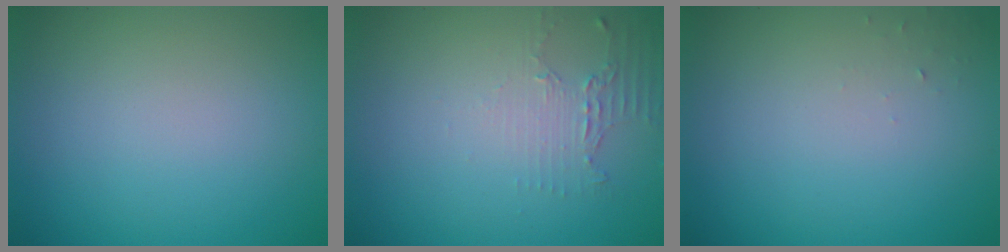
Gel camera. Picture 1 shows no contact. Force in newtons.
{"total": 2.0, "press": 1.4, "slide": 1.4}
{"total": 0.6, "press": 0.6, "slide": 0.1}